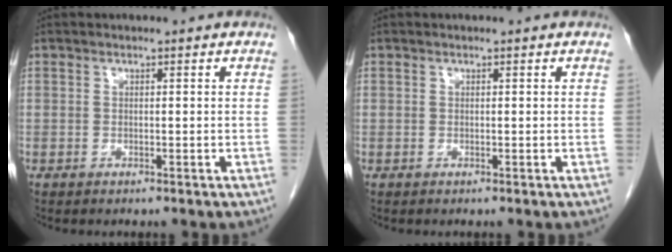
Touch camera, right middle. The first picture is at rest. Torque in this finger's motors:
{"motor_torque": [0.23, -0.11, -0.24, -0.03]}